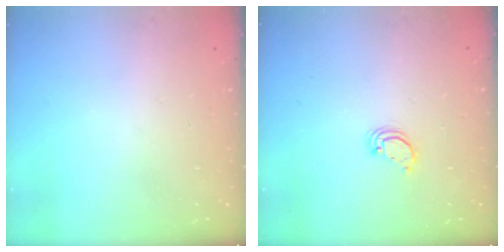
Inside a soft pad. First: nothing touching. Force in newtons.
{"total": 3.2, "press": 3.1, "slide": 0.3}